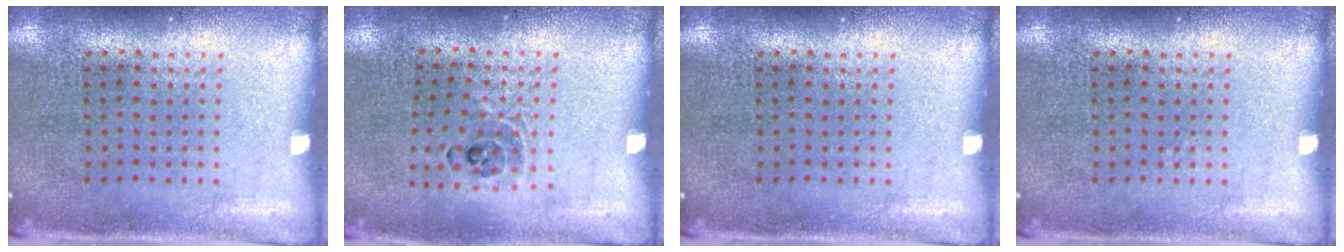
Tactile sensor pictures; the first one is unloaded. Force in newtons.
{"total": 0.9, "press": 0.9, "slide": 0.1}
{"total": 0.0}
{"total": 0.0}